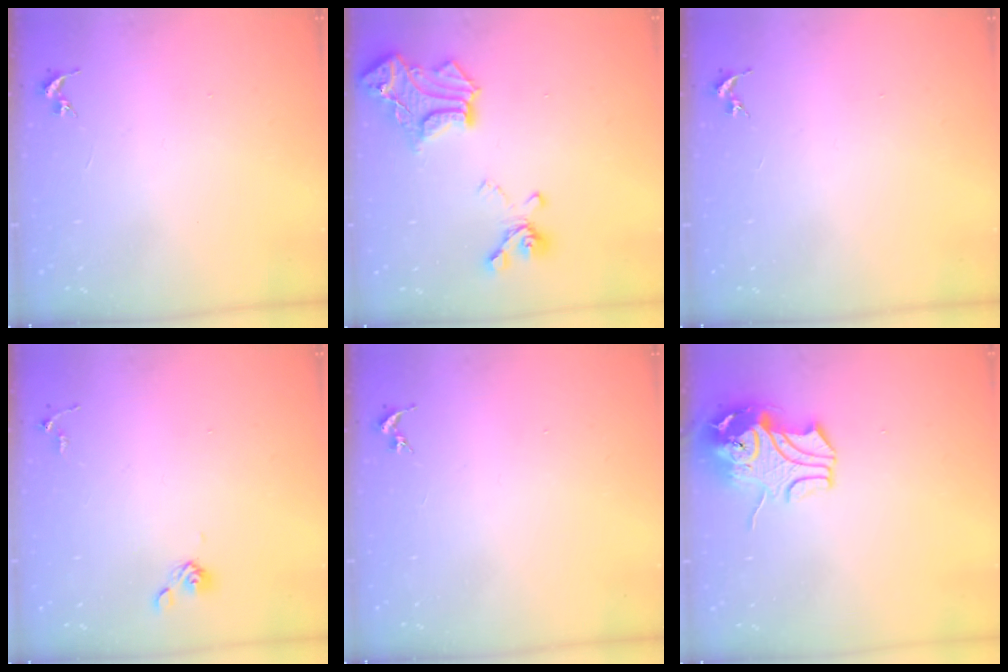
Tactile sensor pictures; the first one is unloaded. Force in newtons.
{"total": 18.5, "press": 18.4, "slide": 1.5}
{"total": 0.0}
{"total": 4.6, "press": 4.5, "slide": 1.1}
{"total": 0.0}
{"total": 11.2, "press": 11.0, "slide": 1.9}